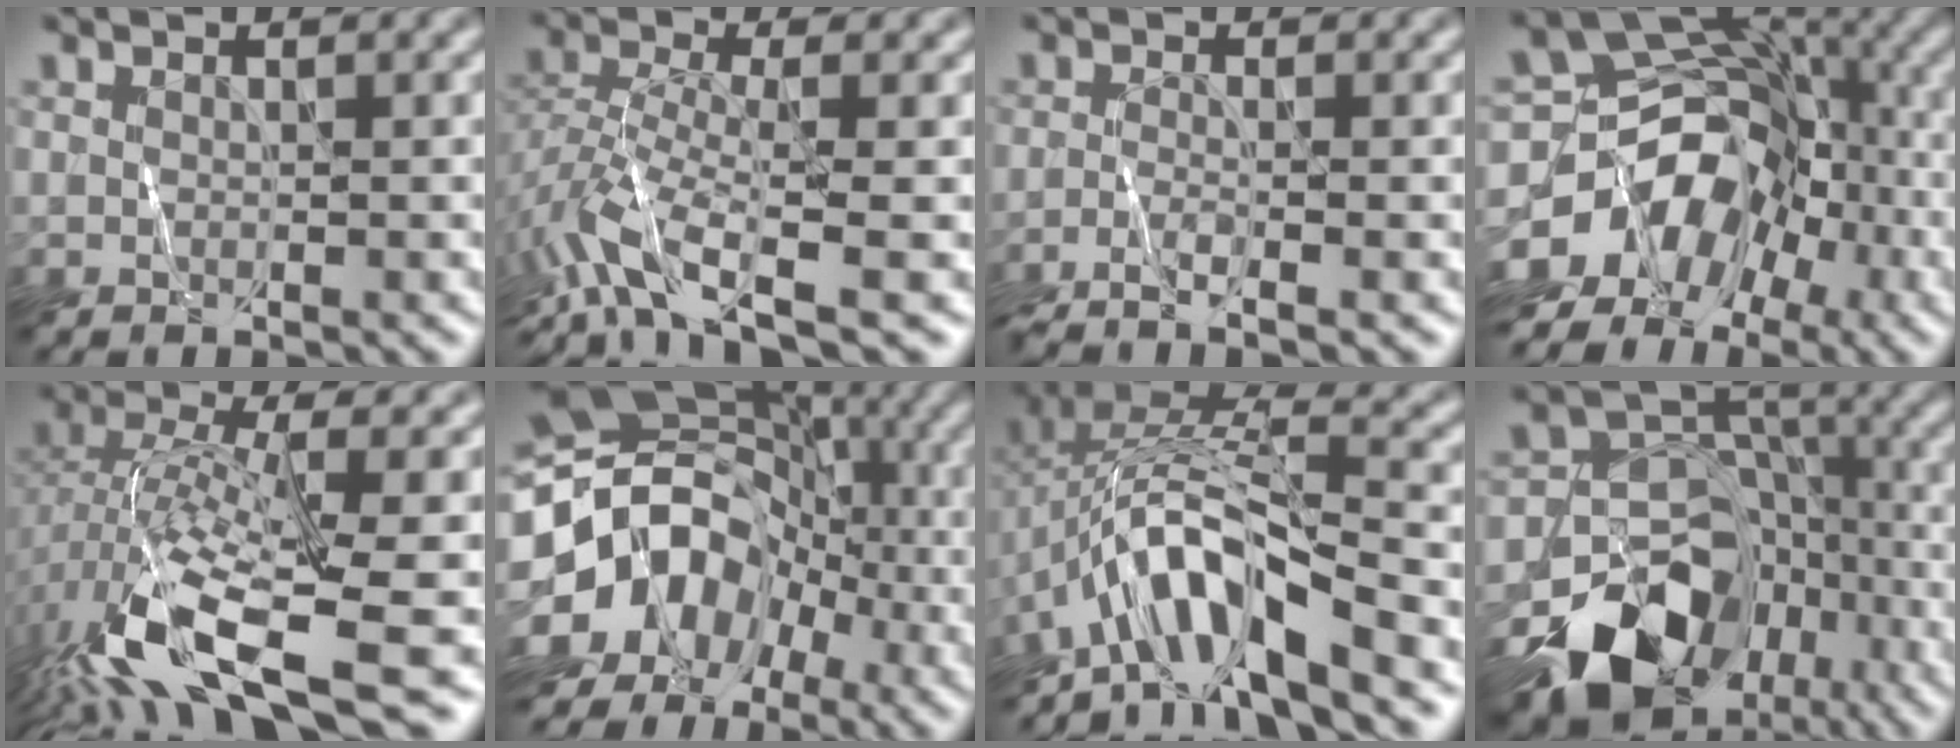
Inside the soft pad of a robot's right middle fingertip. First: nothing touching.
{"total": 6.7, "force": [-3.8, 2.5, 4.9], "torque": [-0.104, -0.003, -0.081]}
{"total": 3.0, "force": [-2.3, 0.0, 1.9], "torque": [-0.042, -0.004, -0.046]}
{"total": 12.0, "force": [-7.0, 8.5, 4.7], "torque": [-0.082, 0.001, -0.118]}
{"total": 12.5, "force": [-6.0, 4.0, 10.2], "torque": [-0.218, -0.016, -0.108]}
{"total": 14.0, "force": [-5.3, 11.4, 6.1], "torque": [-0.116, -0.005, -0.109]}
{"total": 8.7, "force": [-4.4, 2.5, 7.1], "torque": [-0.128, 0.017, -0.086]}
{"total": 15.0, "force": [-9.5, 10.1, 5.8], "torque": [-0.116, -0.011, -0.148]}